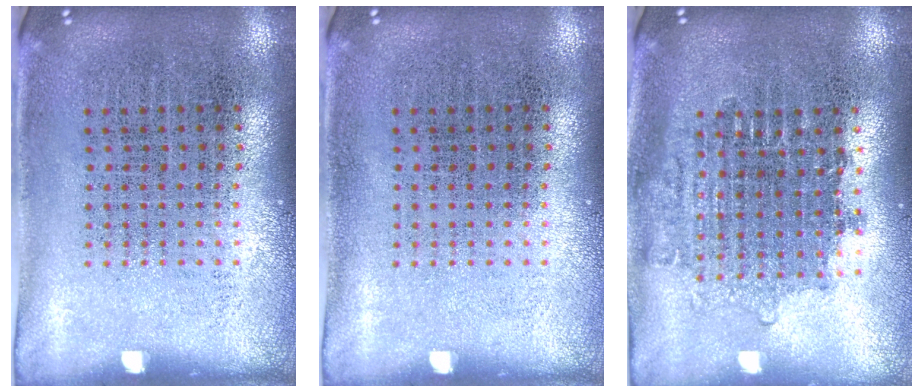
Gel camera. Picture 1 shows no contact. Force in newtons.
{"total": 0.0}
{"total": 1.6, "press": 1.3, "slide": 0.8}